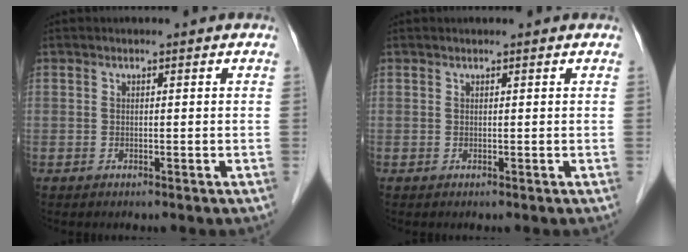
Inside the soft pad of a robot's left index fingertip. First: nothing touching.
{"total": 0.8, "force": [0.7, 0.0, 0.2], "torque": [-0.006, 0.010, 0.012]}